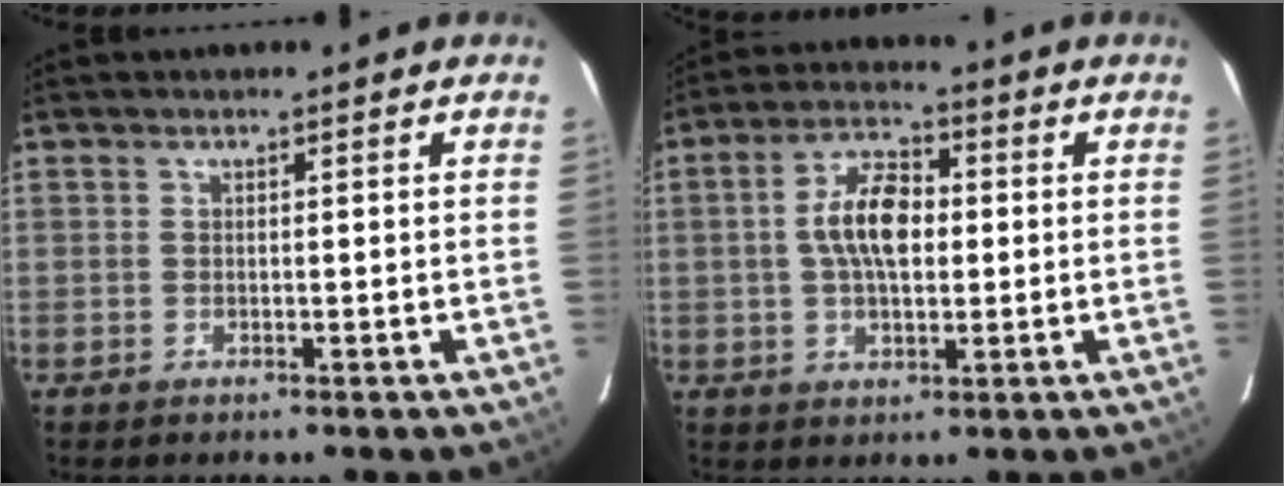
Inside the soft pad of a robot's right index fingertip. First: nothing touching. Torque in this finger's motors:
{"motor_torque": [0.46, -0.18, 0.52, 0.16]}